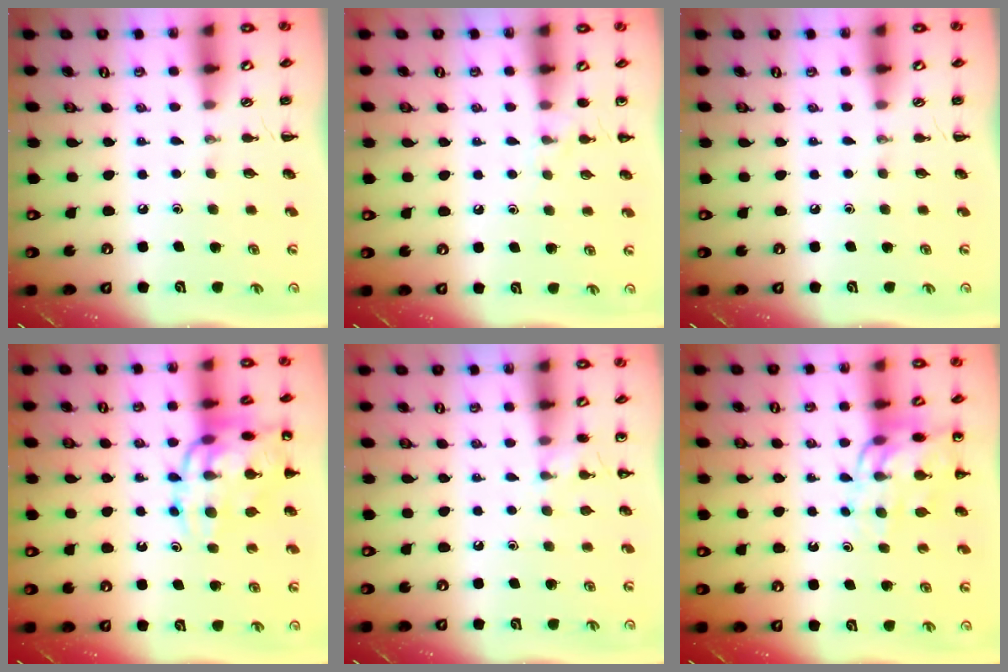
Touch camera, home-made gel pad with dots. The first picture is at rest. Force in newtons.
{"total": 5.3, "press": 4.9, "slide": 2.0}
{"total": 0.0}
{"total": 17.4, "press": 17.2, "slide": 2.9}
{"total": 4.1, "press": 4.0, "slide": 1.0}
{"total": 12.3, "press": 12.0, "slide": 2.9}